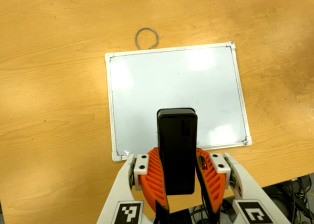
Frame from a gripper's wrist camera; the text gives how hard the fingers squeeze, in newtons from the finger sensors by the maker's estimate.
{"total": 6.9, "left": 6.1, "right": 7.7}